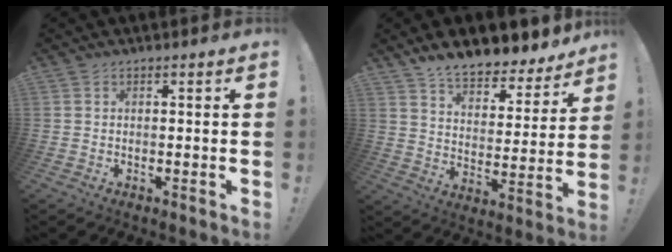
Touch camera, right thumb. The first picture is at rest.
{"total": 10.9, "force": [9.6, 3.6, 3.7], "torque": [-0.073, -0.078, 0.173]}